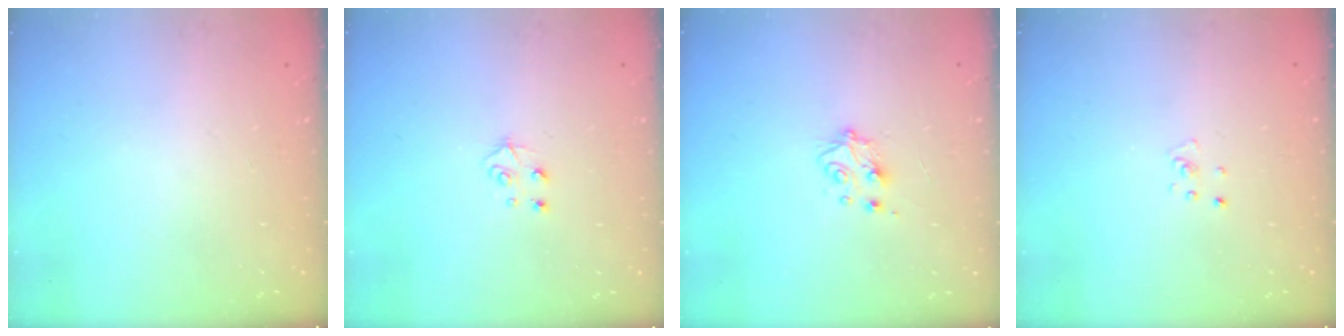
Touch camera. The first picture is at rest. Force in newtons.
{"total": 4.8, "press": 4.8, "slide": 0.4}
{"total": 4.8, "press": 4.8, "slide": 0.4}
{"total": 2.6, "press": 2.6, "slide": 0.3}